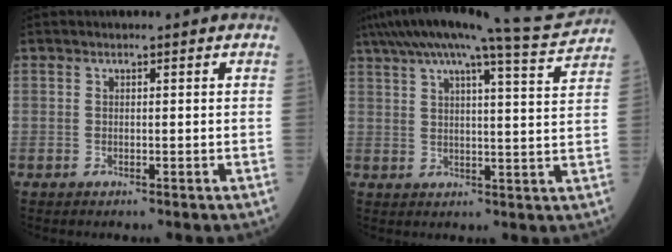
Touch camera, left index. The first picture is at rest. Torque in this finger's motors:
{"motor_torque": [0.89, -1.25, 0.67, 0.21]}